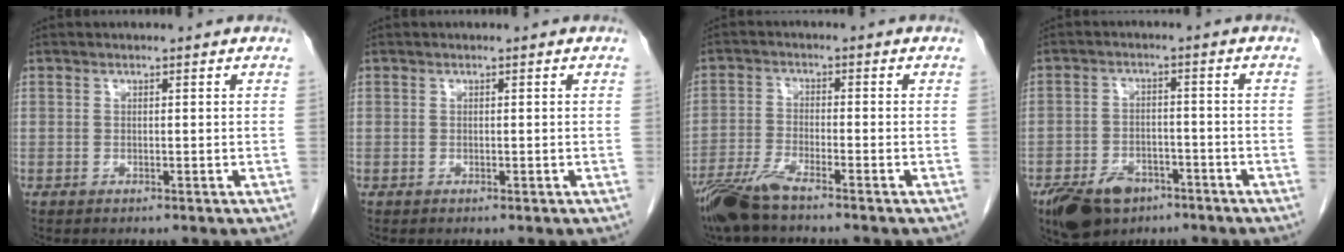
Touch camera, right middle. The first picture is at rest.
{"total": 0.0}
{"total": 6.6, "force": [-5.4, 0.6, 3.9], "torque": [-0.083, -0.020, -0.107]}
{"total": 9.0, "force": [-5.9, 5.2, 4.4], "torque": [-0.077, 0.000, -0.093]}